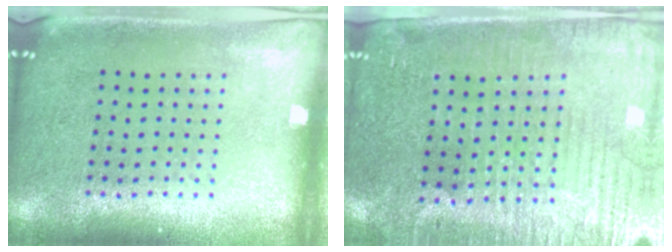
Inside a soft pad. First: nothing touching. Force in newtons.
{"total": 3.7, "press": 3.5, "slide": 1.4}